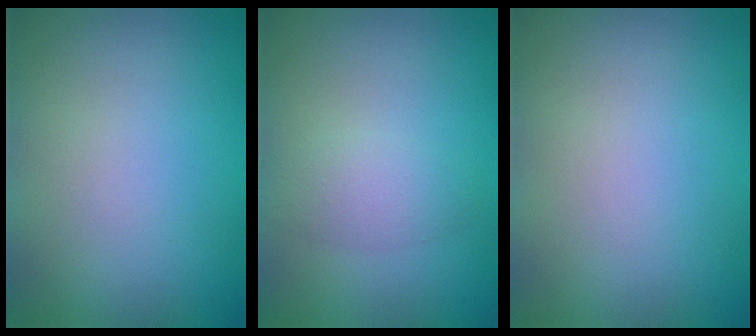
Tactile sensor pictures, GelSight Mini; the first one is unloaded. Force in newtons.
{"total": 2.1, "press": 2.1, "slide": 0.1}
{"total": 0.0}